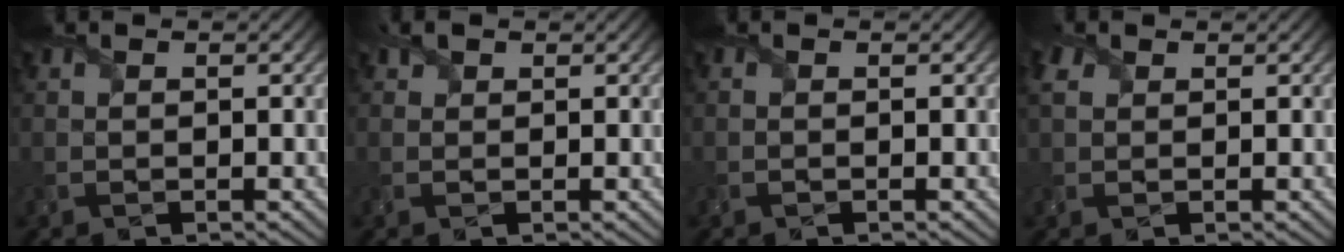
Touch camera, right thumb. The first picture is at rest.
{"total": 1.2, "force": [0.9, 0.7, 0.2], "torque": [-0.002, 0.003, 0.014]}
{"total": 0.0}
{"total": 2.3, "force": [1.3, 1.6, 1.1], "torque": [-0.034, 0.010, 0.023]}